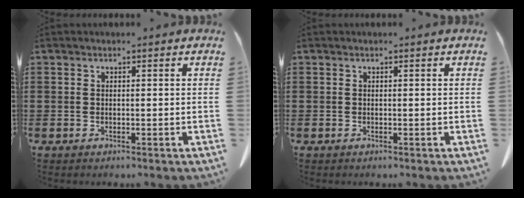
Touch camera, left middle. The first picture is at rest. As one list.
[{"total": 0.0}]